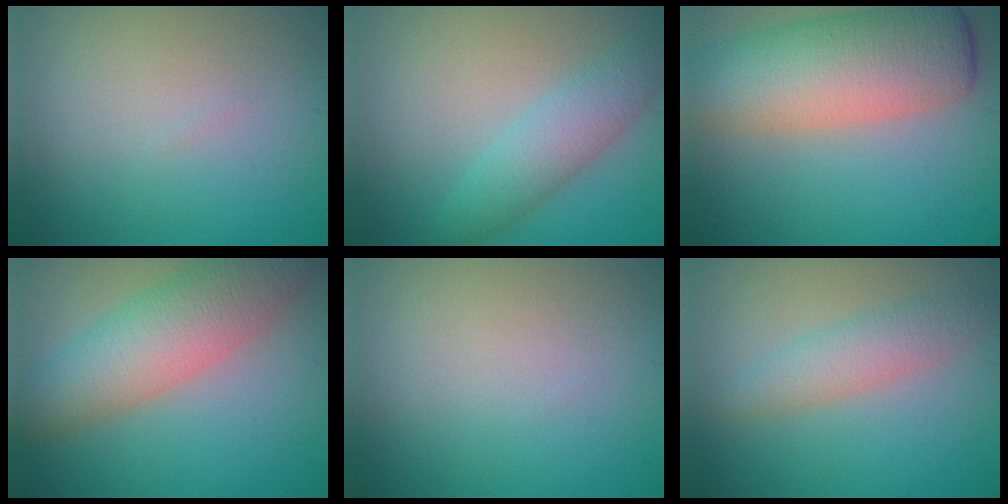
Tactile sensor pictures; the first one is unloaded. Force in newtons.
{"total": 3.7, "press": 3.7, "slide": 0.2}
{"total": 9.0, "press": 9.0, "slide": 0.4}
{"total": 7.0, "press": 6.9, "slide": 0.5}
{"total": 0.0}
{"total": 2.9, "press": 2.9, "slide": 0.1}